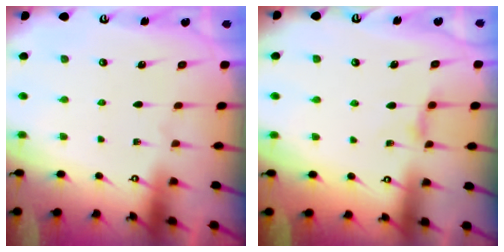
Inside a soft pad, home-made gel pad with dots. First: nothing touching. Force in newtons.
{"total": 3.7, "press": 3.7, "slide": 0.5}